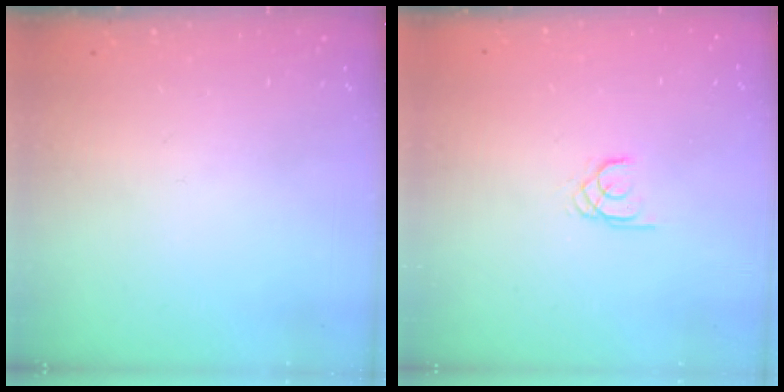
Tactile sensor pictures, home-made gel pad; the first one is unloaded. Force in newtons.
{"total": 1.3, "press": 1.3, "slide": 0.1}